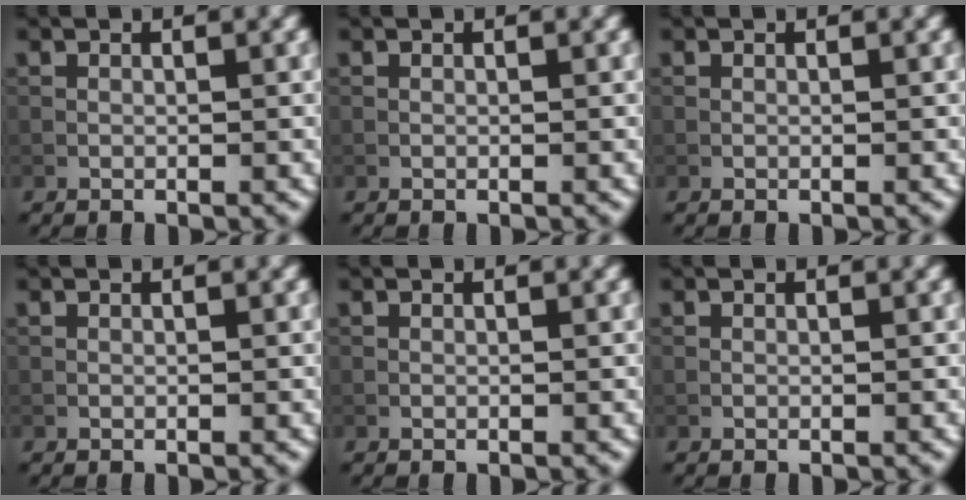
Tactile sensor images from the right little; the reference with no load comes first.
{"total": 0.0}
{"total": 0.0}
{"total": 0.0}
{"total": 0.0}
{"total": 0.0}